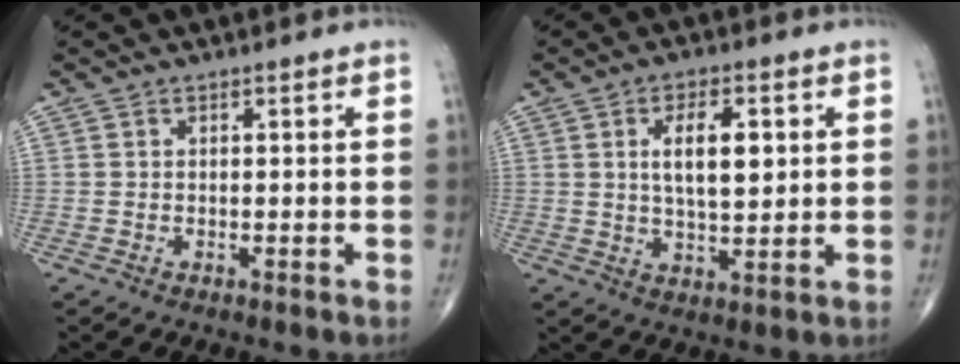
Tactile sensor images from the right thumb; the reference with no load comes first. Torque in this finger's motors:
{"motor_torque": [0.64, 0.69, 1.02, 0.10, 0.31]}